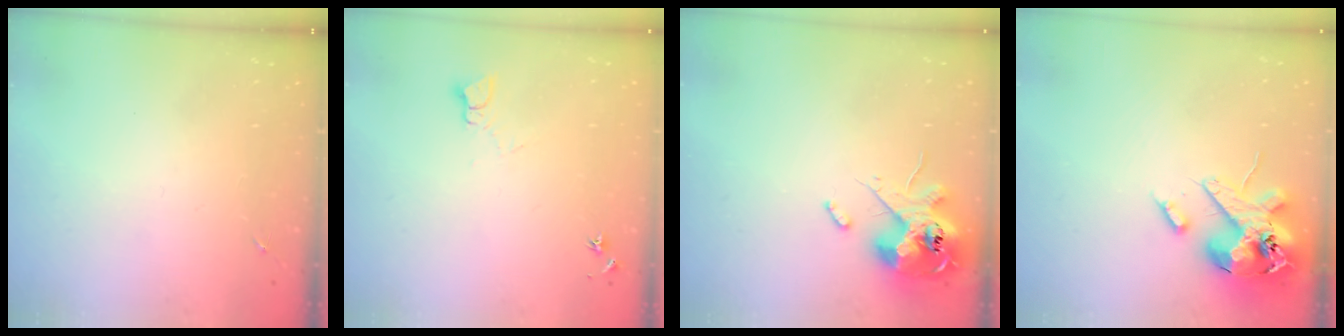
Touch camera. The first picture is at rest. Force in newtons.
{"total": 4.9, "press": 4.9, "slide": 0.5}
{"total": 12.8, "press": 12.6, "slide": 2.2}
{"total": 16.3, "press": 16.1, "slide": 2.7}